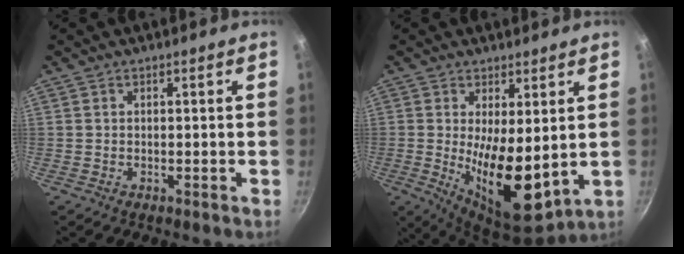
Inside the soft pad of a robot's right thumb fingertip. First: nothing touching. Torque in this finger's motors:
{"motor_torque": [-0.73, 2.34, 1.89, -0.23, 0.20]}